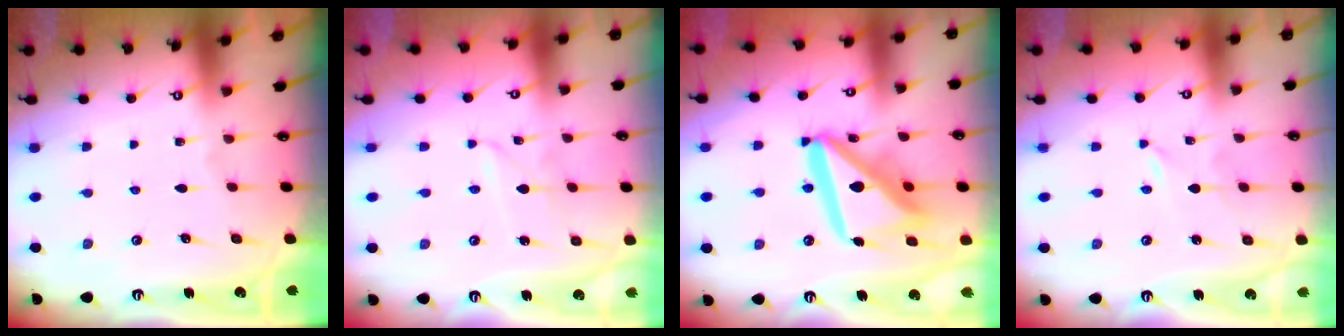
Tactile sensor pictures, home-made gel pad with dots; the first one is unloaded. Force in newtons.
{"total": 2.6, "press": 2.5, "slide": 0.4}
{"total": 19.3, "press": 19.2, "slide": 2.4}
{"total": 0.0}